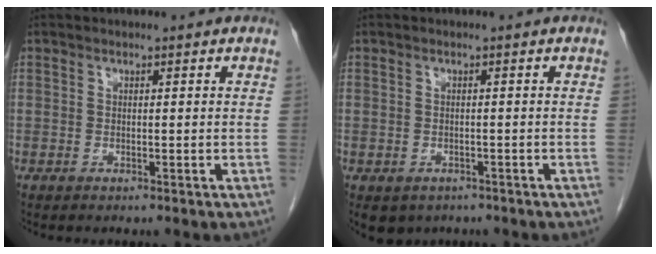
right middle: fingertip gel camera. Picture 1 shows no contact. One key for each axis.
{"total": 4.1, "fx": -2.8, "fy": 2.8, "fz": 0.8, "tx": -0.009, "ty": 0.002, "tz": -0.035}